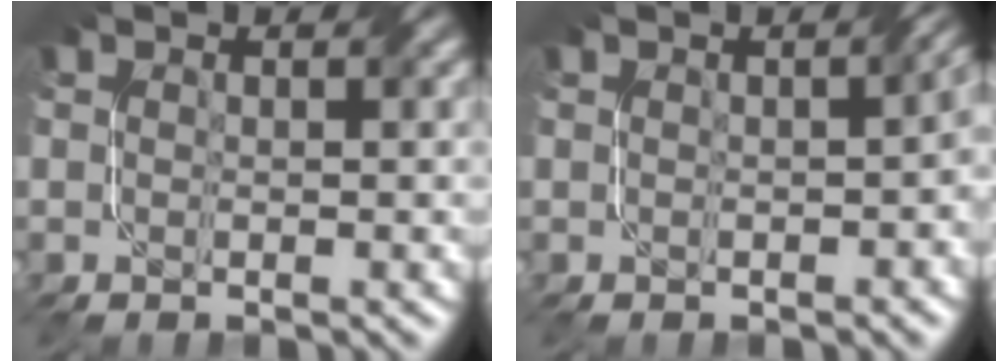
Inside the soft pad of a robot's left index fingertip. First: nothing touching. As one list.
[{"total": 2.3, "force": [-0.3, 0.8, 2.1], "torque": [-0.024, 0.004, -0.003]}]